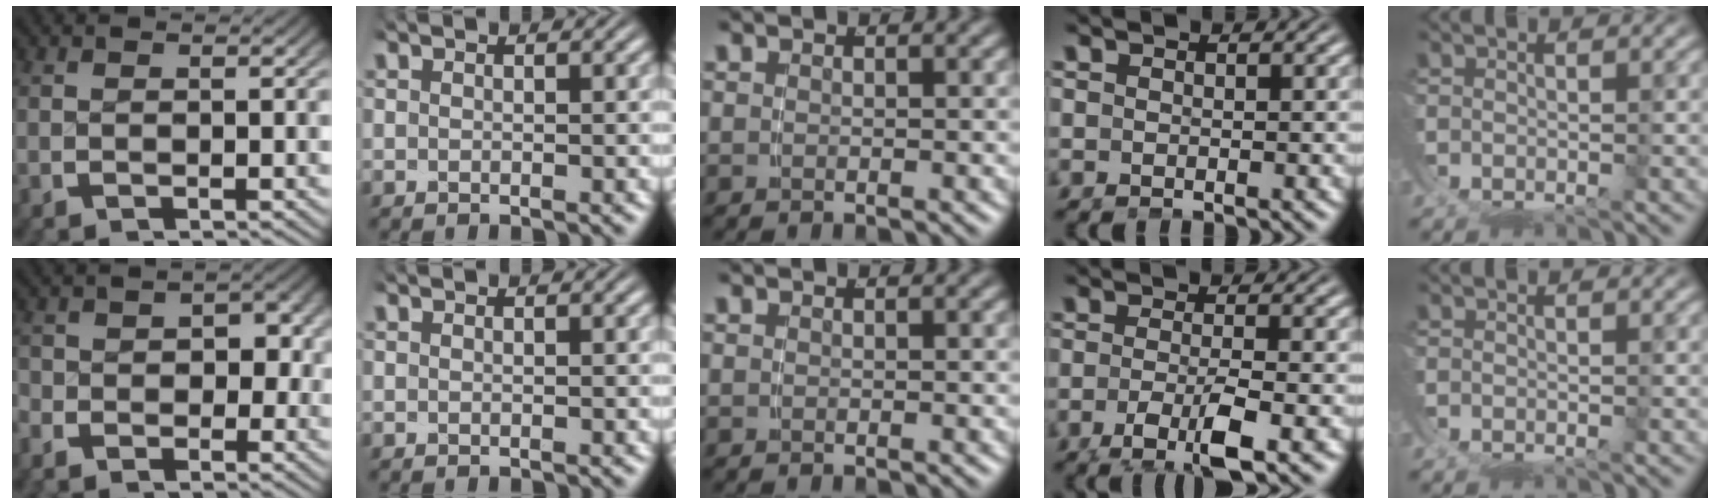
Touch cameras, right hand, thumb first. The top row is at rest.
{"thumb": {"total": 3.6, "force": [-1.3, 2.8, 1.9], "torque": [-0.020, -0.013, -0.026]}, "ring": {"total": 4.1, "force": [-1.5, 0.8, 3.8], "torque": [-0.069, -0.023, -0.011]}}